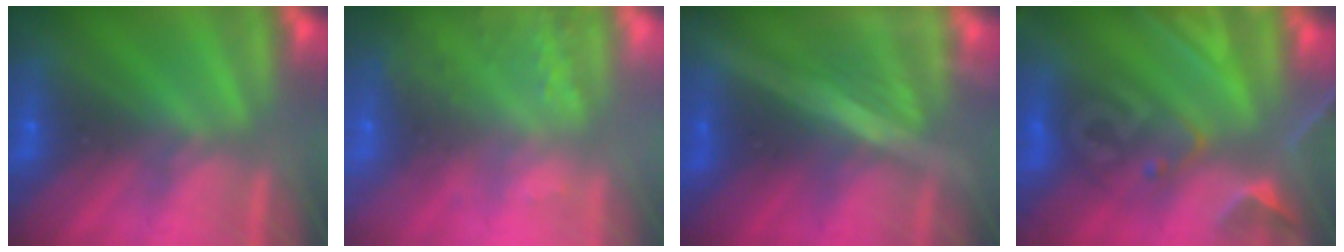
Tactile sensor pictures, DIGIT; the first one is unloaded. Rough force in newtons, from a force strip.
{"total": 7.6}
{"total": 1.2}
{"total": 7.5}